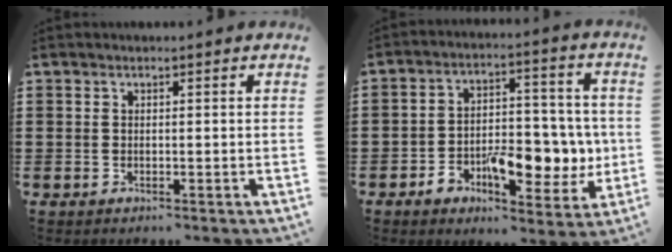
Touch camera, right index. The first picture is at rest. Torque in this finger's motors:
{"motor_torque": [2.14, 0.00, 1.00, 0.17]}